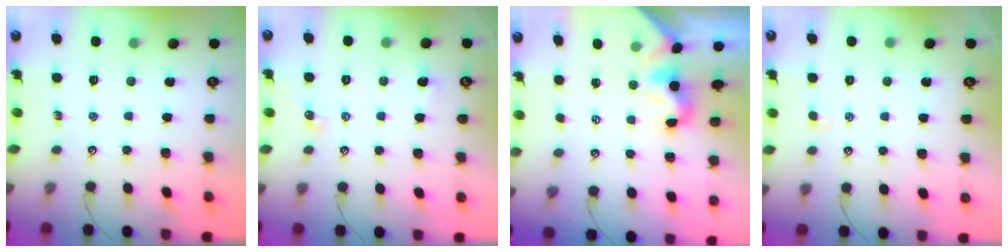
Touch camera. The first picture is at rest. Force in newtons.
{"total": 2.6, "press": 2.6, "slide": 0.5}
{"total": 2.0, "press": 1.9, "slide": 0.5}
{"total": 1.2, "press": 1.1, "slide": 0.4}